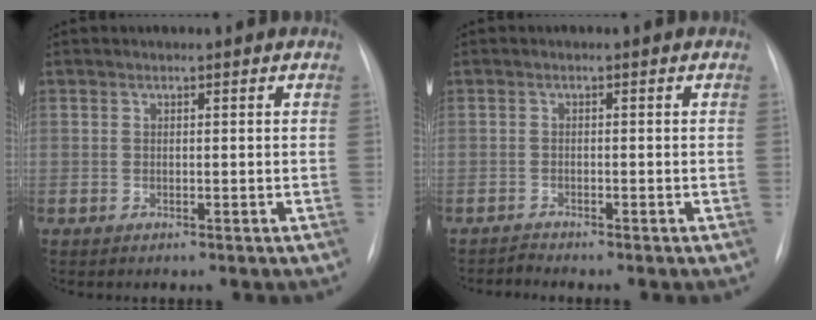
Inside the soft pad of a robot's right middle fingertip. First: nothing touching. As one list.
[{"total": 1.1, "force": [-0.9, -0.3, -0.5], "torque": [0.009, -0.009, -0.016]}]